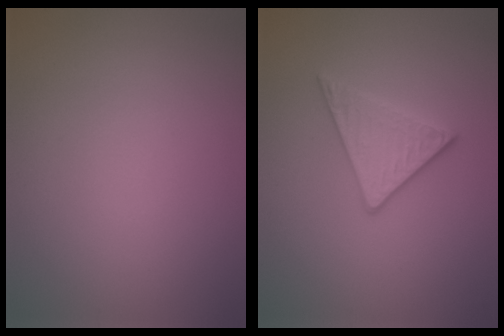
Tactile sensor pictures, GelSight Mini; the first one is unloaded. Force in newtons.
{"total": 2.8, "press": 2.6, "slide": 1.0}